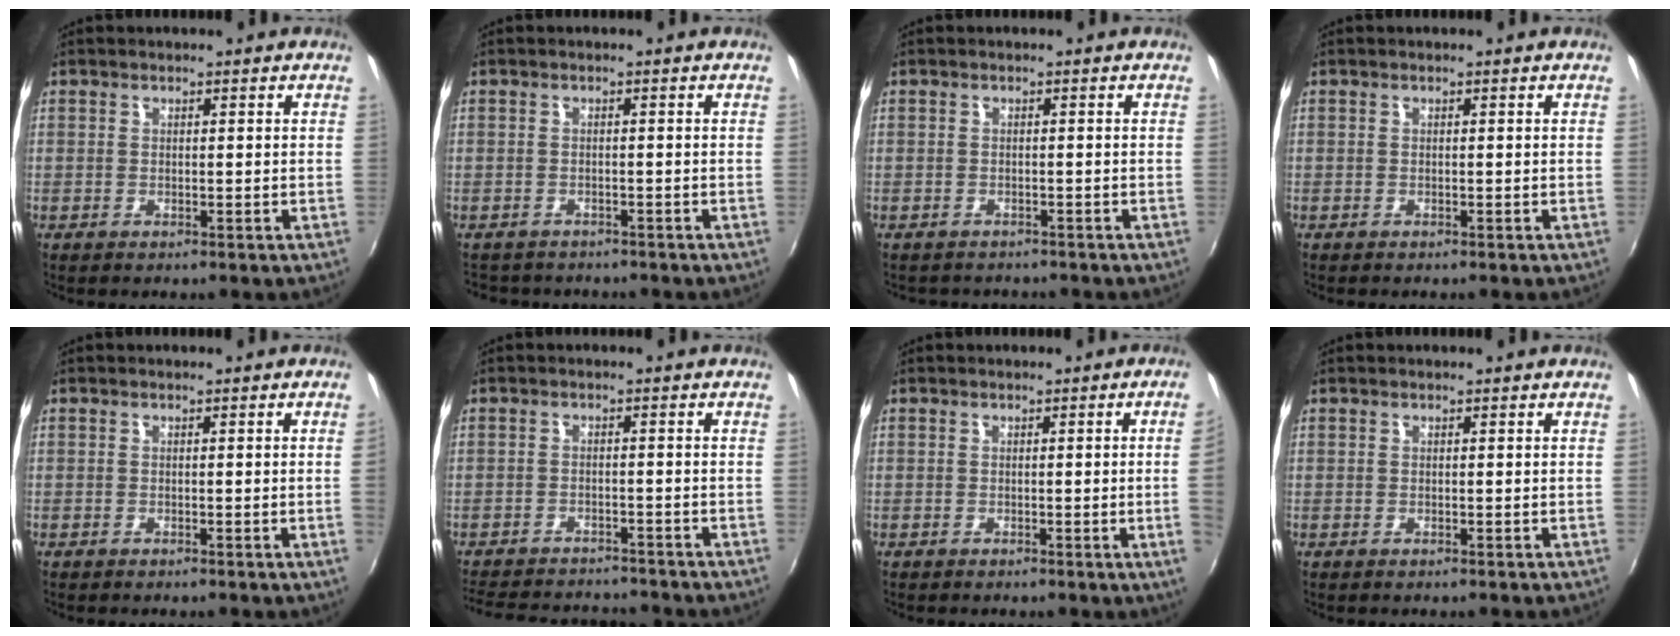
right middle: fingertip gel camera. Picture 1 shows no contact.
{"total": 4.3, "force": [-3.7, 1.9, 0.9], "torque": [-0.026, -0.012, -0.056]}
{"total": 2.7, "force": [-2.5, 1.0, 0.5], "torque": [-0.016, -0.011, -0.033]}
{"total": 0.0}
{"total": 1.0, "force": [0.0, -0.6, 0.7], "torque": [-0.003, -0.008, 0.000]}
{"total": 12.9, "force": [-11.7, 3.5, 4.2], "torque": [-0.105, 0.003, -0.174]}
{"total": 3.6, "force": [0.1, -1.9, 3.0], "torque": [-0.045, -0.011, 0.006]}
{"total": 0.0}